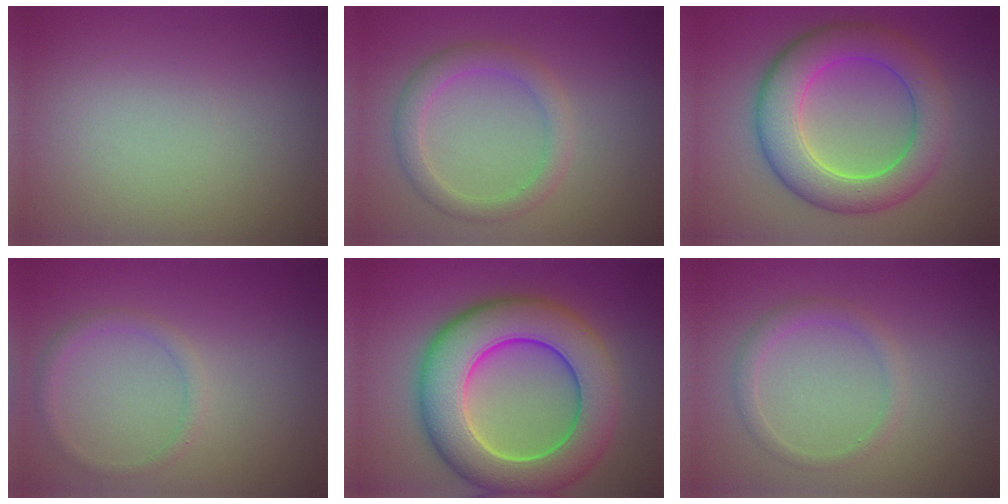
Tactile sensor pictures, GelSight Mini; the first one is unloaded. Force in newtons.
{"total": 3.0, "press": 2.9, "slide": 0.3}
{"total": 7.4, "press": 7.4, "slide": 0.1}
{"total": 1.4, "press": 1.4, "slide": 0.1}
{"total": 11.2, "press": 11.2, "slide": 0.5}
{"total": 1.7, "press": 1.7, "slide": 0.2}